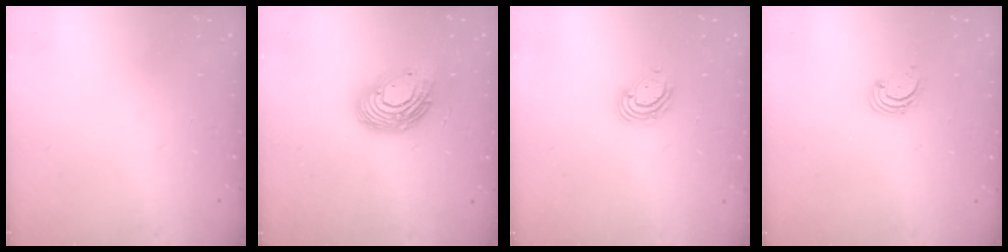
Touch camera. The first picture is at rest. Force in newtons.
{"total": 13.9, "press": 13.8, "slide": 1.1}
{"total": 6.2, "press": 6.1, "slide": 1.0}
{"total": 1.7, "press": 1.7, "slide": 0.2}